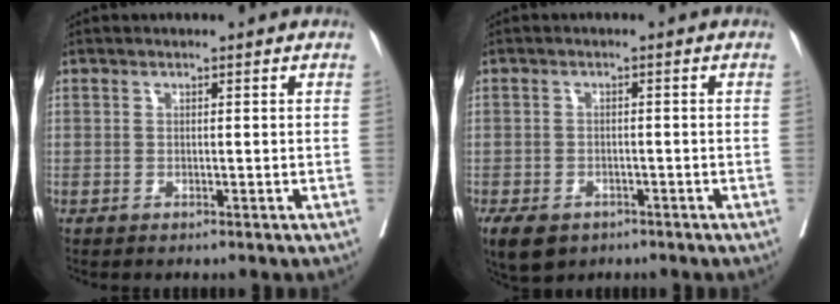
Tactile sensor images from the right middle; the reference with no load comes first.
{"total": 8.6, "force": [-5.6, 5.2, 4.0], "torque": [-0.091, -0.012, -0.080]}